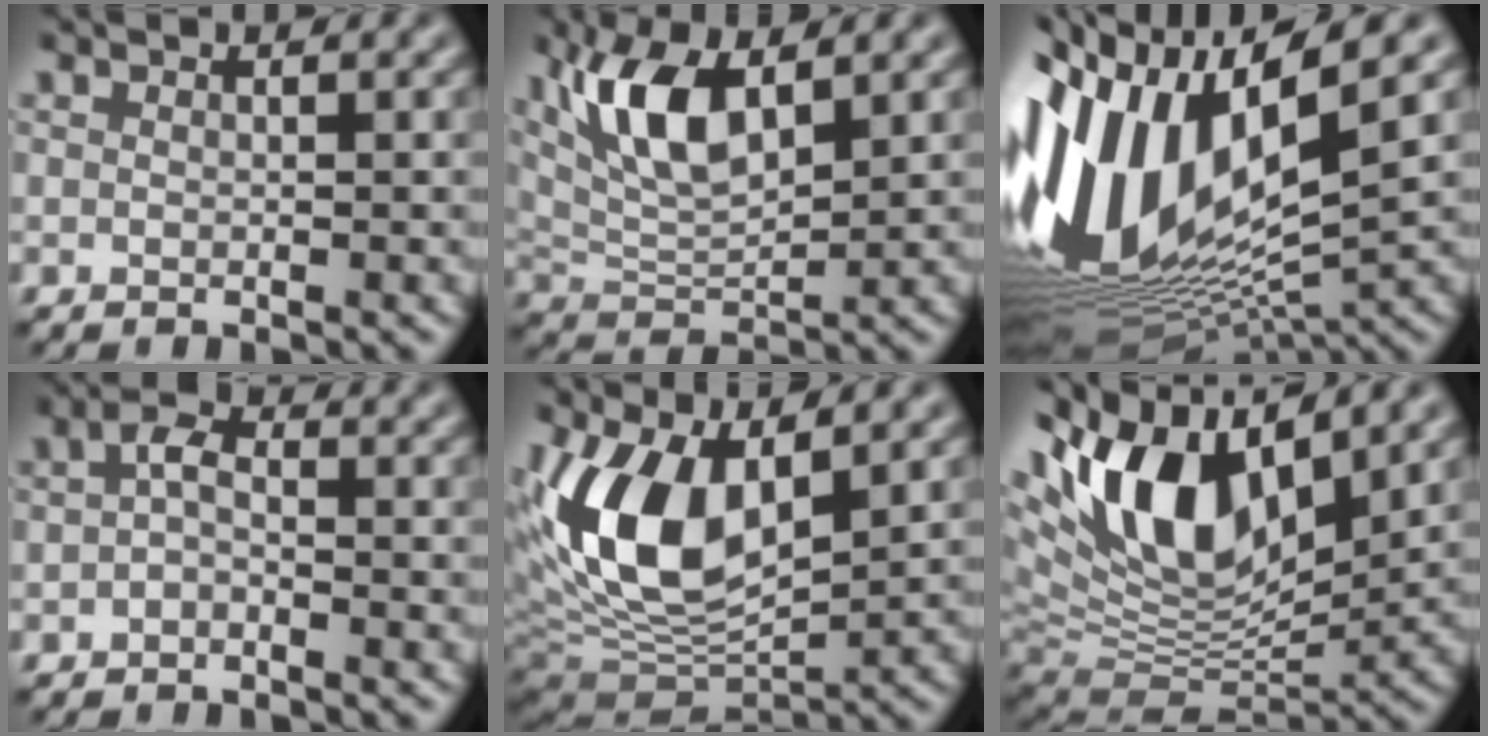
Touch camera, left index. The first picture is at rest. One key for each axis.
{"total": 6.6, "fx": 2.7, "fy": 2.7, "fz": 5.4, "tx": -0.113, "ty": 0.003, "tz": 0.054}
{"total": 15.5, "fx": 0.9, "fy": 7.2, "fz": 13.7, "tx": -0.297, "ty": -0.001, "tz": 0.028}
{"total": 1.6, "fx": -0.8, "fy": 0.8, "fz": 1.0, "tx": -0.022, "ty": 0.007, "tz": -0.016}
{"total": 10.5, "fx": 1.5, "fy": 5.5, "fz": 8.9, "tx": -0.180, "ty": -0.007, "tz": 0.027}
{"total": 12.9, "fx": 5.1, "fy": 6.4, "fz": 10.0, "tx": -0.187, "ty": 0.009, "tz": 0.097}